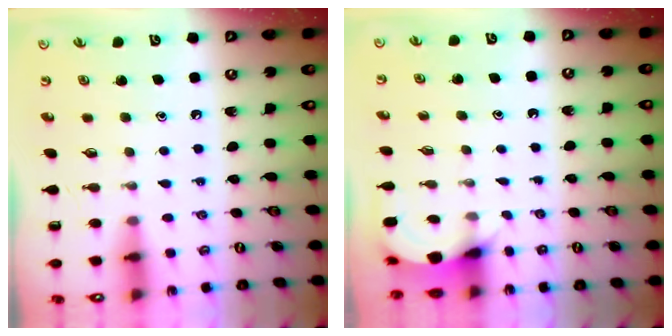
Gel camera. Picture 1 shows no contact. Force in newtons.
{"total": 4.6, "press": 4.6, "slide": 0.6}